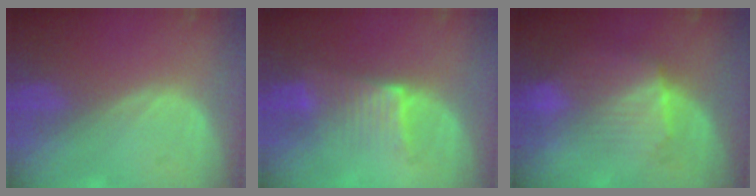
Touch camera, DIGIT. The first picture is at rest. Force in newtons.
{"total": 6.4, "press": 5.6, "slide": 3.1}
{"total": 7.0, "press": 6.8, "slide": 1.2}